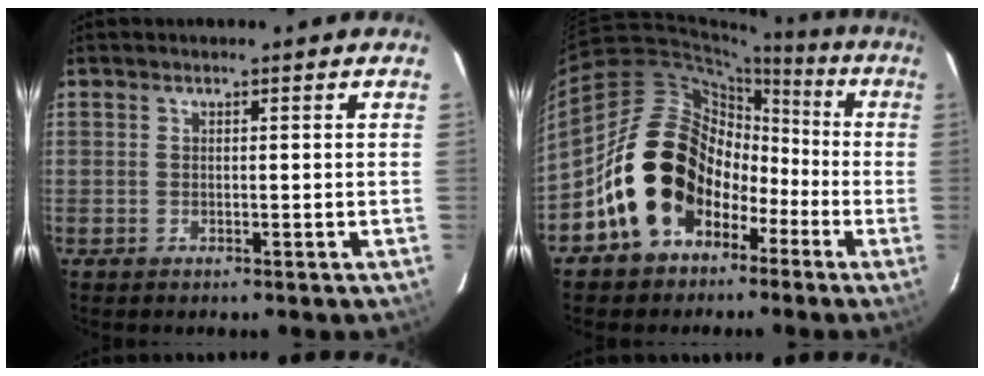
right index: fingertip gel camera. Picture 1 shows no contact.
{"total": 15.0, "force": [-5.5, 12.2, 6.7], "torque": [-0.133, 0.030, -0.071]}